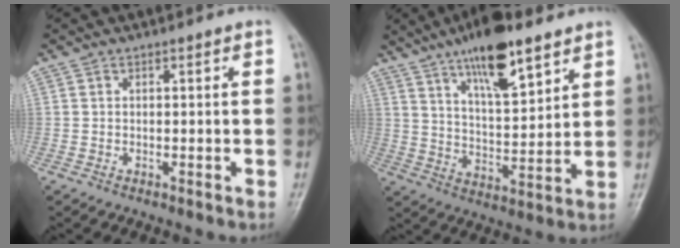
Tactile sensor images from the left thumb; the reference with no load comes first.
{"total": 14.8, "force": [9.6, 4.5, 10.4], "torque": [-0.150, -0.048, 0.164]}